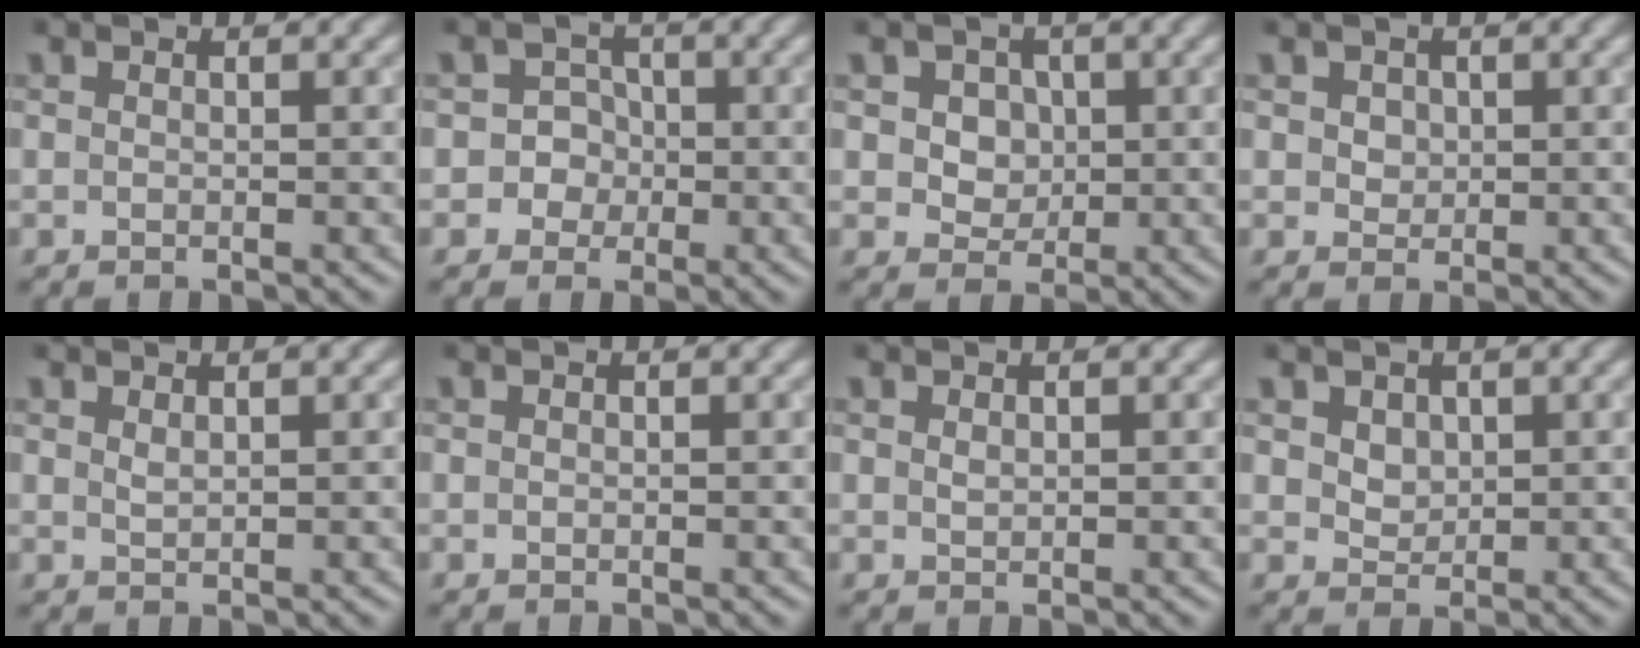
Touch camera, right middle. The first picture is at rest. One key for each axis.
{"total": 3.4, "fx": -0.8, "fy": 3.3, "fz": 0.4, "tx": 0.028, "ty": 0.018, "tz": -0.033}
{"total": 4.0, "fx": 1.2, "fy": 3.3, "fz": 2.1, "tx": -0.031, "ty": 0.010, "tz": 0.018}
{"total": 1.6, "fx": 0.5, "fy": 1.3, "fz": 0.7, "tx": -0.009, "ty": 0.007, "tz": 0.009}
{"total": 0.7, "fx": 0.5, "fy": 0.2, "fz": 0.4, "tx": -0.010, "ty": 0.000, "tz": 0.013}
{"total": 0.0}
{"total": 0.5, "fx": 0.3, "fy": 0.3, "fz": 0.3, "tx": -0.008, "ty": 0.000, "tz": 0.008}
{"total": 2.0, "fx": 0.9, "fy": 1.5, "fz": 1.0, "tx": -0.020, "ty": -0.001, "tz": 0.021}